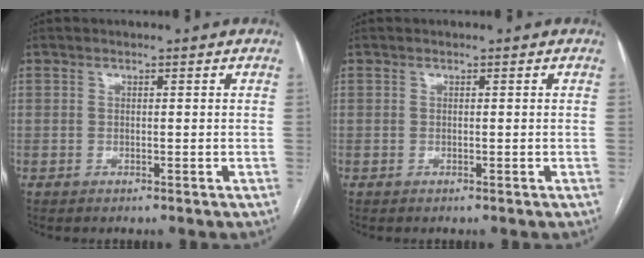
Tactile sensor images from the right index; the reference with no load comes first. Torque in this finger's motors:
{"motor_torque": [0.00, 0.00, 0.00, 0.00]}